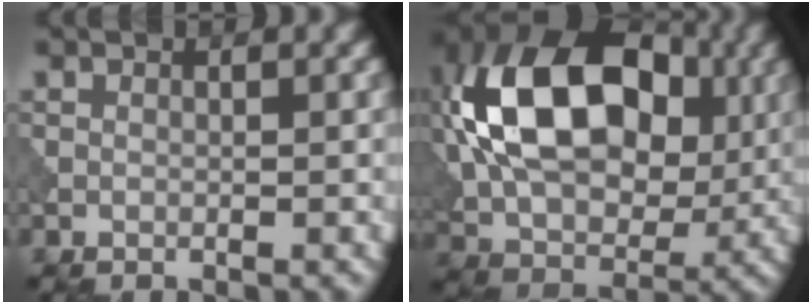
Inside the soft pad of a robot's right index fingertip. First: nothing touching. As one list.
[{"total": 16.6, "force": [2.9, 10.8, 12.3], "torque": [-0.217, 0.025, 0.036]}]